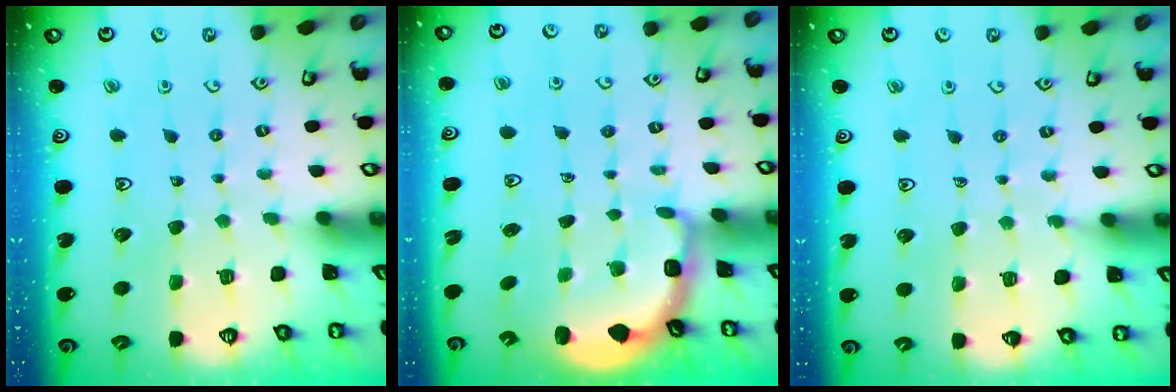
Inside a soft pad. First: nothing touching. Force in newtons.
{"total": 2.9, "press": 2.0, "slide": 2.1}
{"total": 4.8, "press": 4.7, "slide": 1.0}